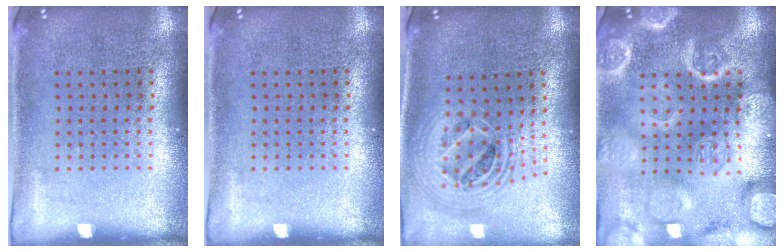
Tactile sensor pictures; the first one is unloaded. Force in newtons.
{"total": 0.0}
{"total": 2.3, "press": 1.7, "slide": 1.5}
{"total": 6.0, "press": 5.9, "slide": 0.7}